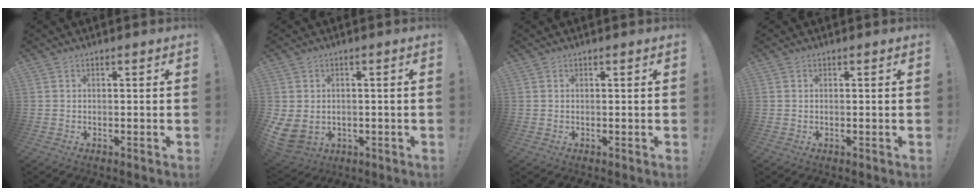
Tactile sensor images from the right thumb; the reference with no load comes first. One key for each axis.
{"total": 5.4, "fx": 1.1, "fy": 4.3, "fz": 3.0, "tx": -0.061, "ty": -0.016, "tz": 0.024}
{"total": 0.6, "fx": 0.3, "fy": 0.5, "fz": -0.1, "tx": 0.010, "ty": -0.001, "tz": 0.004}
{"total": 0.0}